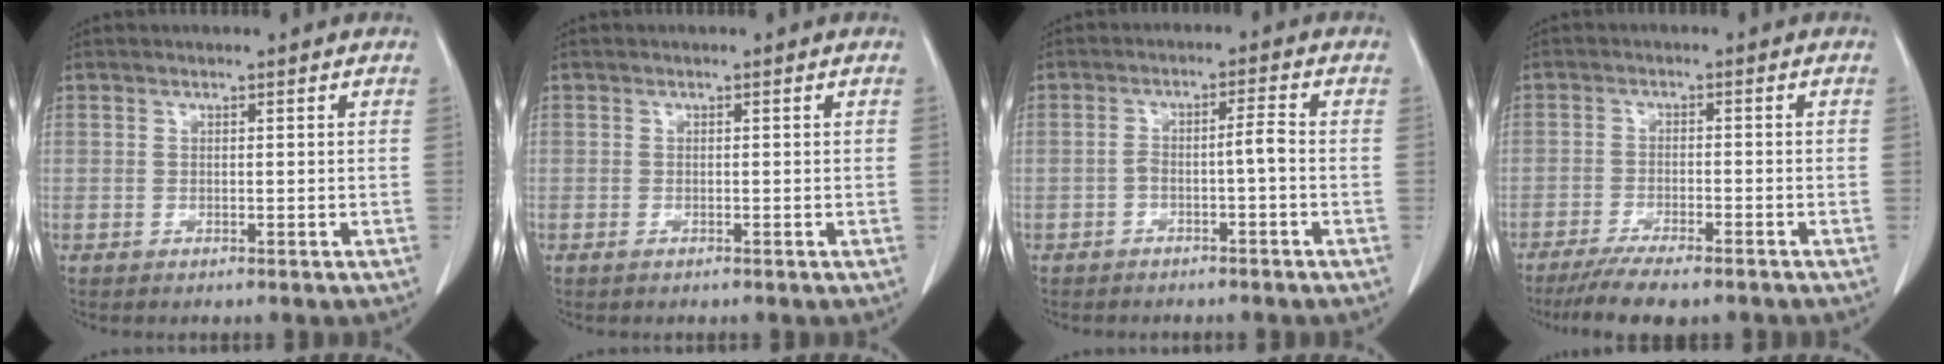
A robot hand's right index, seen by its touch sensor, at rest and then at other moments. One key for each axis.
{"total": 0.0}
{"total": 3.1, "fx": -1.2, "fy": 0.1, "fz": 2.8, "tx": -0.049, "ty": 0.015, "tz": -0.020}
{"total": 9.2, "fx": -7.5, "fy": 1.4, "fz": 5.1, "tx": -0.075, "ty": -0.017, "tz": -0.119}